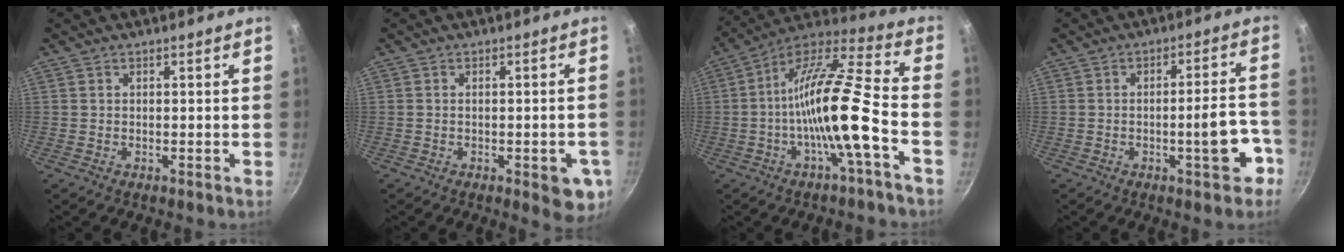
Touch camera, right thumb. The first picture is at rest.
{"total": 7.3, "force": [-2.4, 2.6, 6.4], "torque": [-0.057, 0.002, -0.027]}
{"total": 17.6, "force": [-4.6, 2.9, 16.8], "torque": [-0.289, 0.036, -0.096]}
{"total": 9.0, "force": [-3.8, 2.4, 7.8], "torque": [-0.086, 0.036, -0.047]}